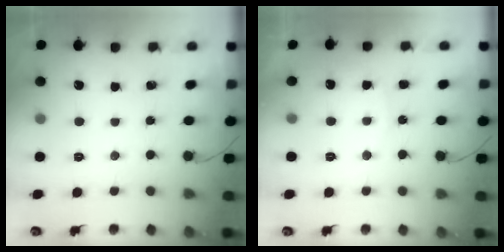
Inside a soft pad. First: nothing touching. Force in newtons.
{"total": 5.8, "press": 5.8, "slide": 0.5}